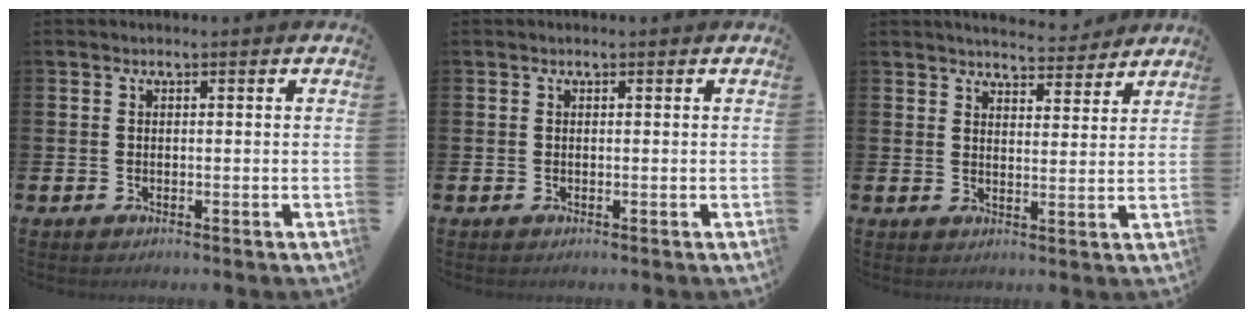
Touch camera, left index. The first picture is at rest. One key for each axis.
{"total": 0.0}
{"total": 4.9, "fx": 4.9, "fy": 0.7, "fz": 0.2, "tx": -0.005, "ty": -0.034, "tz": 0.085}